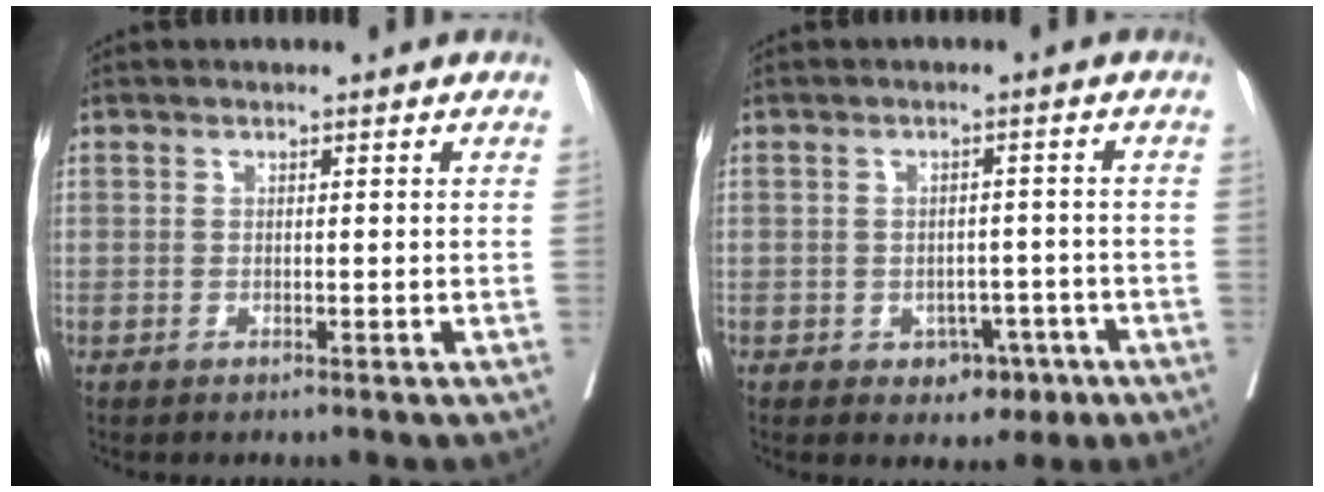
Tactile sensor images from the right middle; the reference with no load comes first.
{"total": 4.4, "force": [-2.1, 3.1, 2.2], "torque": [-0.015, 0.008, -0.020]}